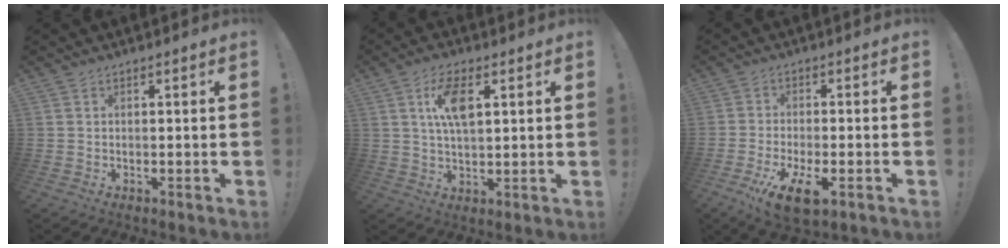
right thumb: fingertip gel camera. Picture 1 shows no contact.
{"total": 9.2, "force": [3.0, 4.0, 7.7], "torque": [-0.144, 0.000, 0.051]}
{"total": 8.7, "force": [-4.0, 2.8, 7.2], "torque": [-0.137, 0.006, -0.067]}